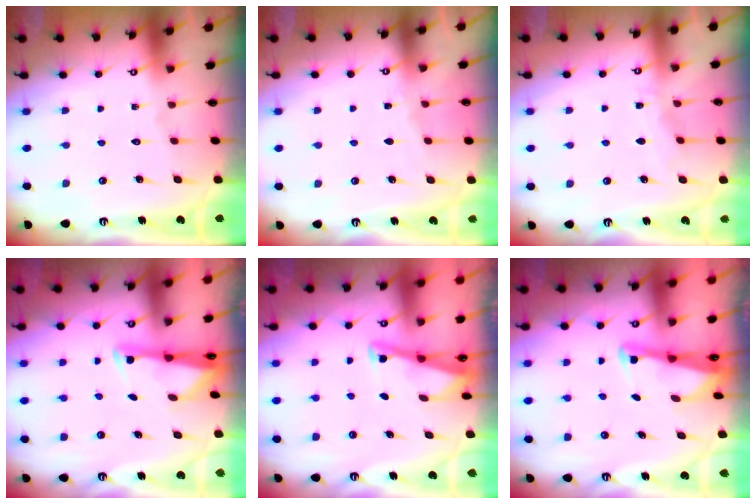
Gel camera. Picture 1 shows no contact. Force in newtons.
{"total": 1.9, "press": 1.9, "slide": 0.4}
{"total": 4.5, "press": 4.5, "slide": 0.5}
{"total": 2.7, "press": 2.7, "slide": 0.4}
{"total": 2.9, "press": 2.9, "slide": 0.4}
{"total": 2.6, "press": 2.6, "slide": 0.2}